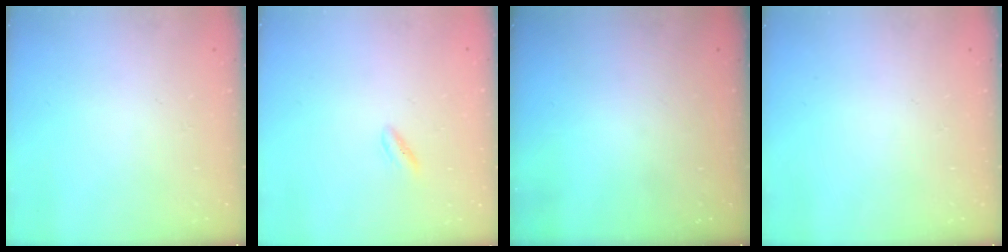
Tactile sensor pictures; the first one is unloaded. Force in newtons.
{"total": 1.8, "press": 1.6, "slide": 0.8}
{"total": 0.0}
{"total": 0.0}